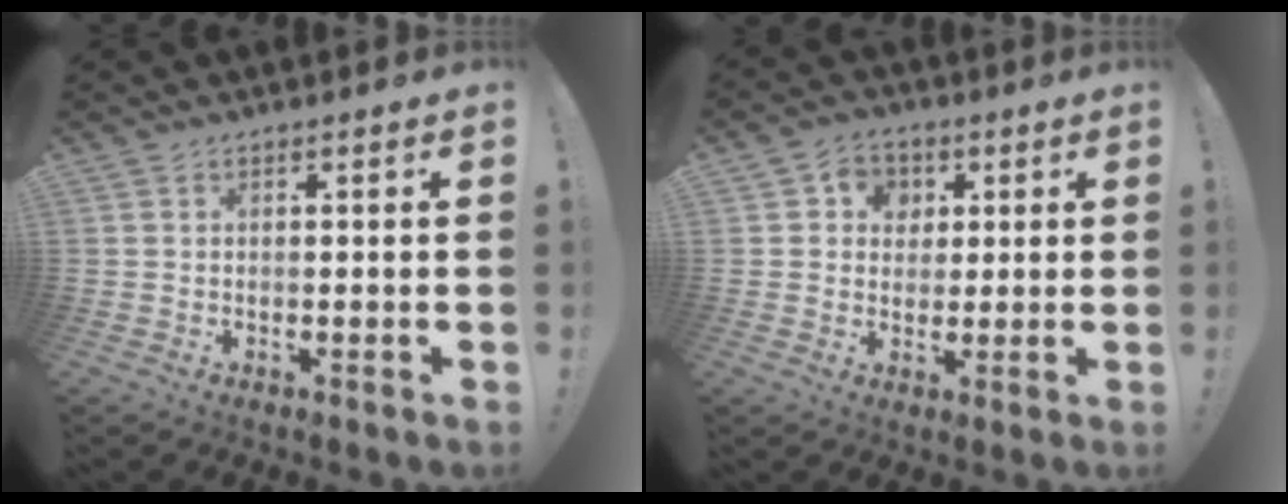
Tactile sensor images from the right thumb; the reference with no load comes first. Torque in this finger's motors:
{"motor_torque": [0.09, 0.10, 0.03, 0.05, 0.00]}